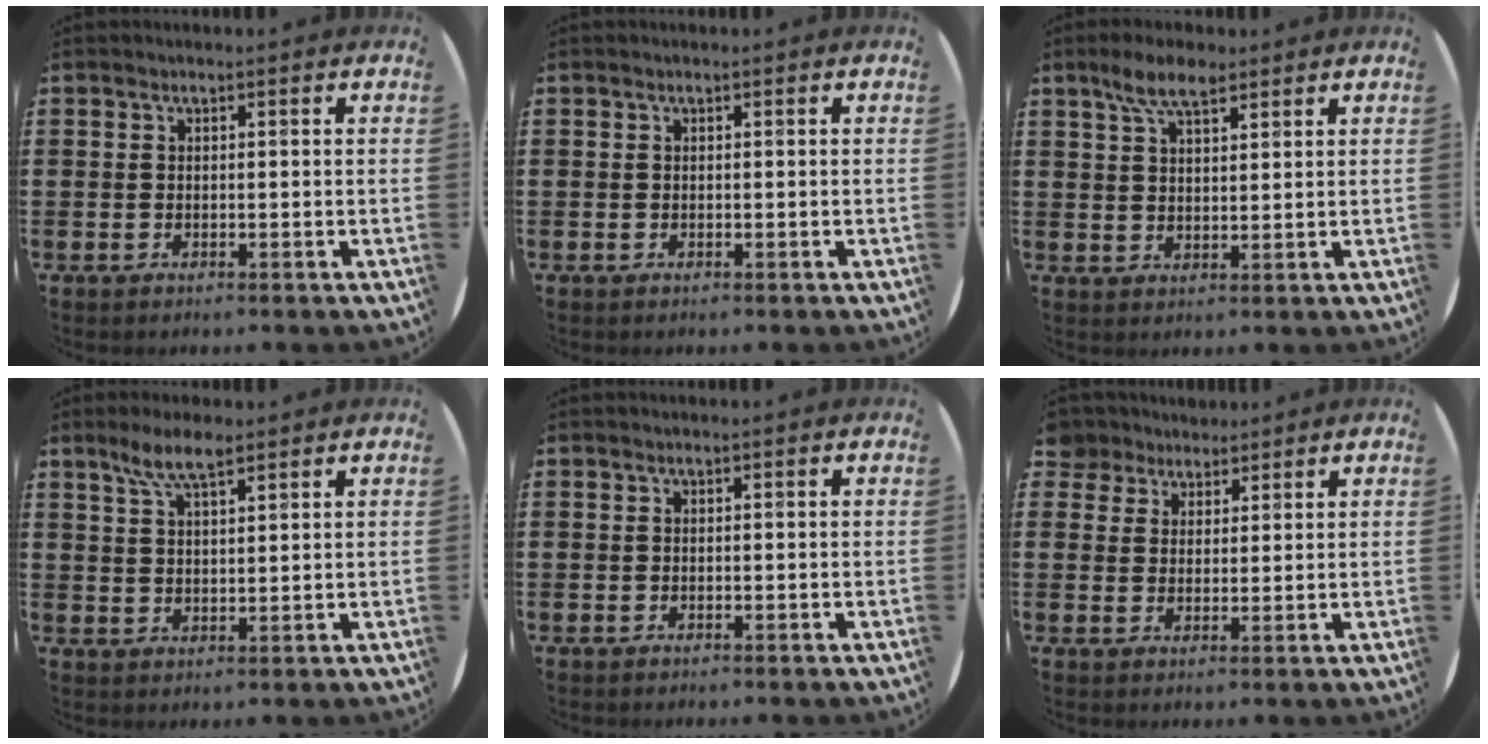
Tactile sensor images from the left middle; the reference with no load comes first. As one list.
[{"total": 0.0}, {"total": 5.7, "force": [4.1, 1.9, 3.3], "torque": [-0.072, 0.002, 0.074]}, {"total": 5.6, "force": [4.1, 1.5, 3.6], "torque": [-0.078, 0.003, 0.072]}, {"total": 0.0}, {"total": 4.1, "force": [3.5, 2.1, -0.4], "torque": [-0.001, -0.002, 0.067]}]